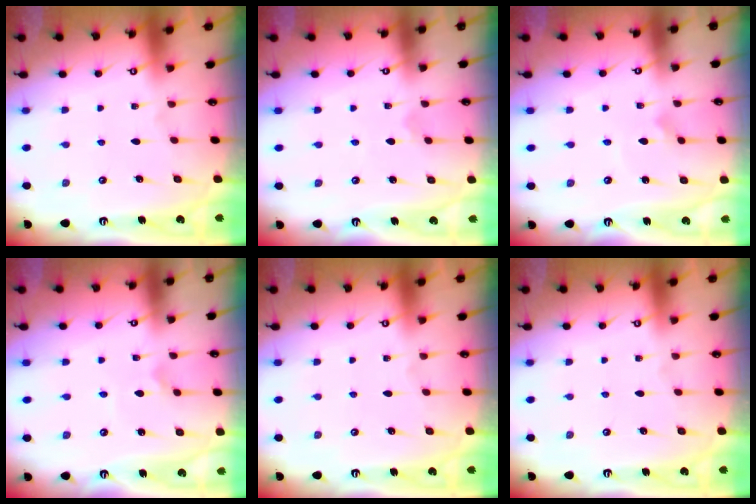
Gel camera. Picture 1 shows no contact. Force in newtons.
{"total": 1.2, "press": 1.2, "slide": 0.2}
{"total": 2.5, "press": 2.5, "slide": 0.1}
{"total": 2.5, "press": 2.4, "slide": 0.5}
{"total": 0.0}
{"total": 0.0}